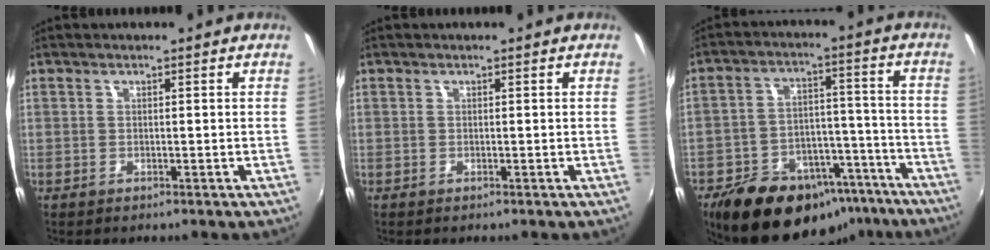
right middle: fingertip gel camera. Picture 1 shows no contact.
{"total": 0.0}
{"total": 21.8, "force": [-15.7, 11.1, 10.3], "torque": [-0.192, 0.030, -0.206]}